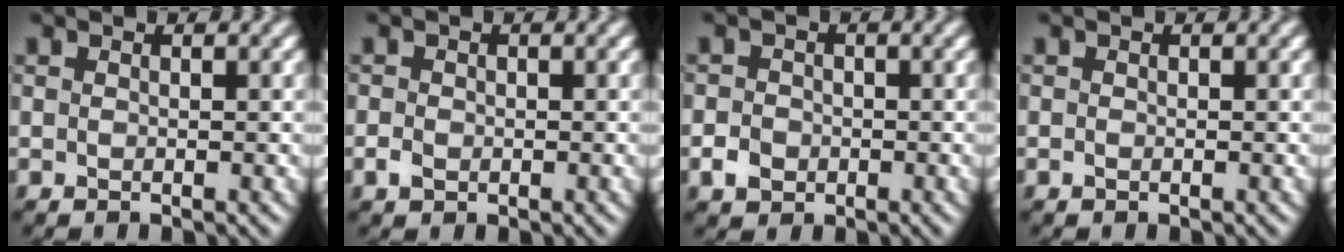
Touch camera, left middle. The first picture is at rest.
{"total": 1.0, "force": [-0.7, 0.6, 0.2], "torque": [-0.004, -0.003, -0.015]}
{"total": 2.0, "force": [-1.1, 1.5, 0.5], "torque": [-0.005, 0.001, -0.020]}
{"total": 0.0}